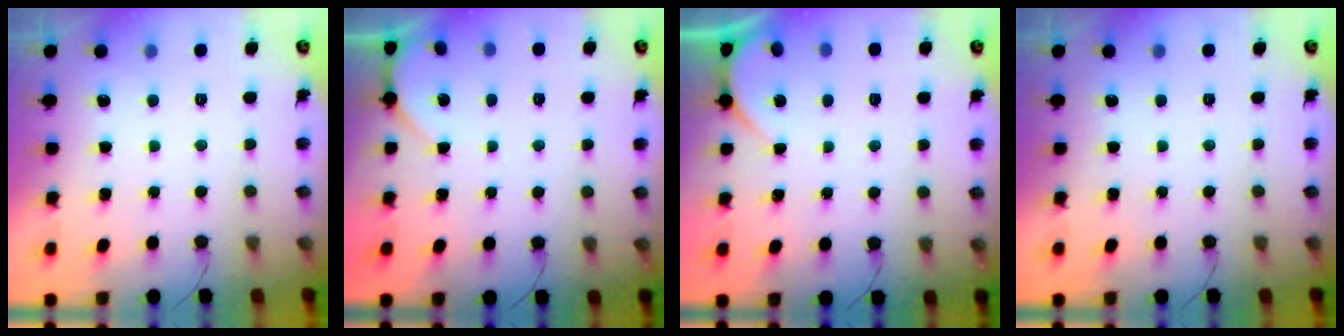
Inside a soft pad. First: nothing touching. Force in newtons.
{"total": 1.8, "press": 1.8, "slide": 0.2}
{"total": 0.6, "press": 0.6, "slide": 0.1}
{"total": 0.0}